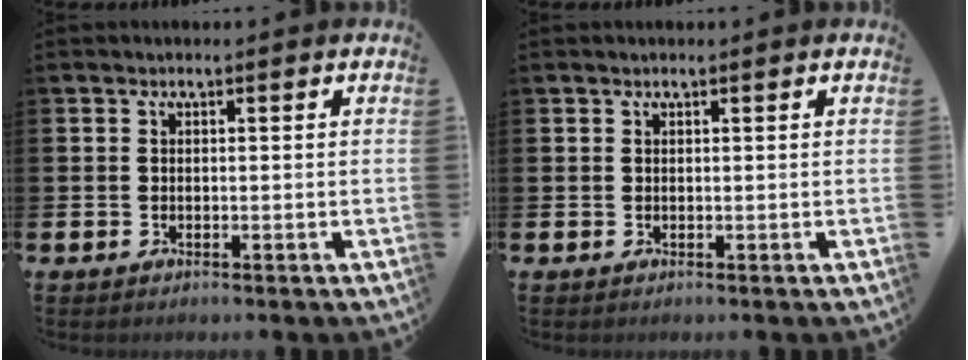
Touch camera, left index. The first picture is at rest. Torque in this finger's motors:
{"motor_torque": [0.09, -0.09, 0.04, 0.01]}